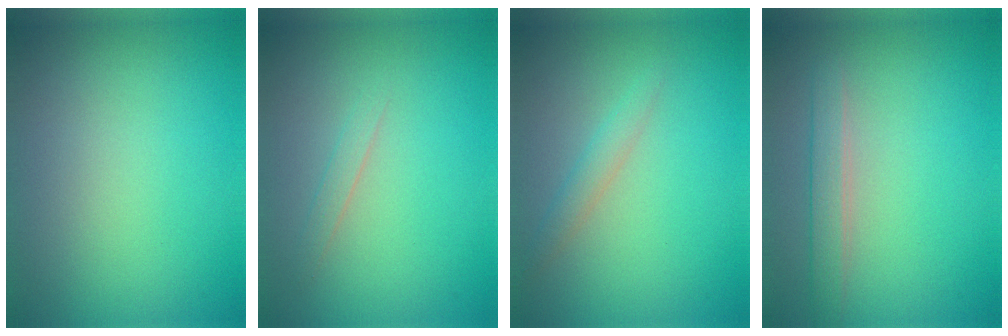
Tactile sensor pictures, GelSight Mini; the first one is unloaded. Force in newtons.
{"total": 0.9, "press": 0.9, "slide": 0.0}
{"total": 1.0, "press": 1.0, "slide": 0.1}
{"total": 2.0, "press": 2.0, "slide": 0.2}